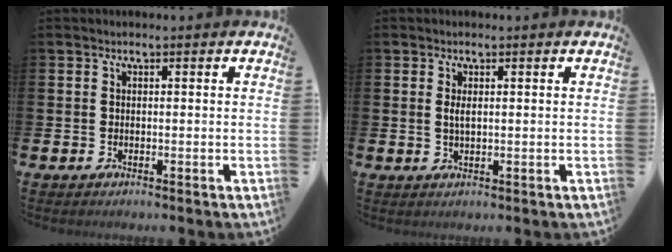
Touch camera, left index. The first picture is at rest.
{"total": 1.5, "force": [0.4, 0.4, 1.4], "torque": [-0.022, 0.001, 0.005]}